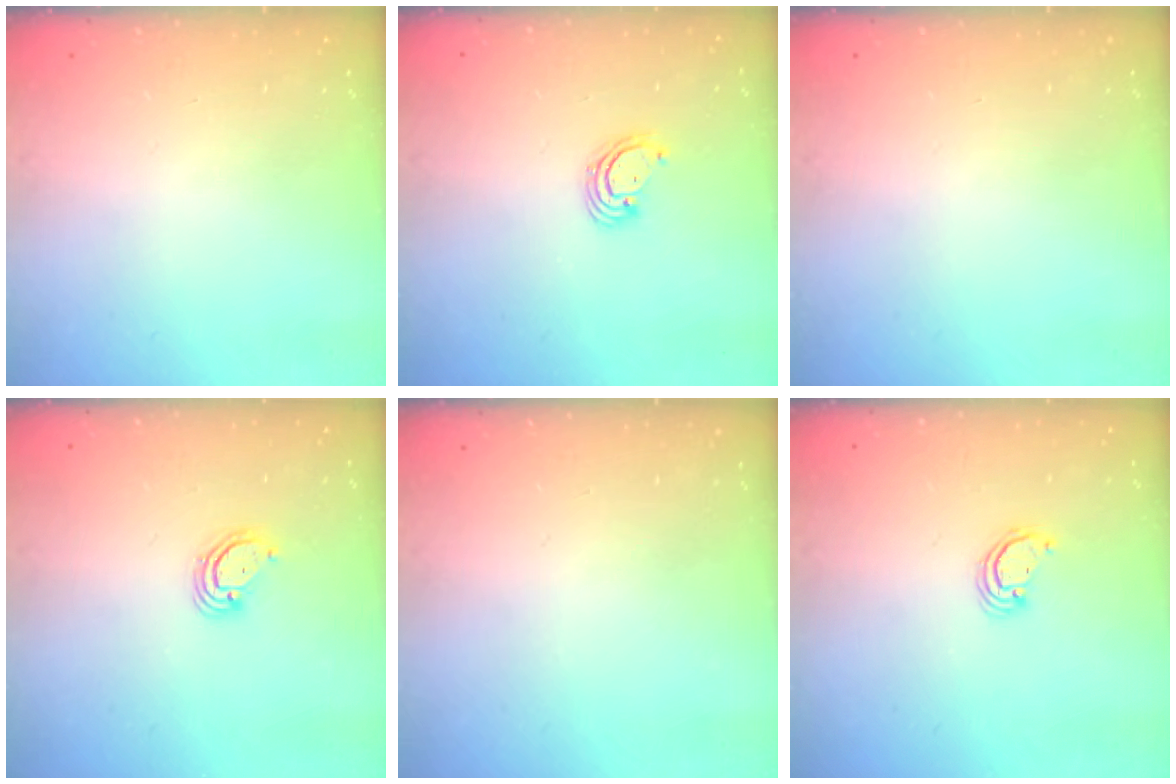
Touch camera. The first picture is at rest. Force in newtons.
{"total": 3.4, "press": 3.4, "slide": 0.3}
{"total": 0.0}
{"total": 3.2, "press": 3.2, "slide": 0.2}
{"total": 0.0}
{"total": 2.6, "press": 2.6, "slide": 0.2}